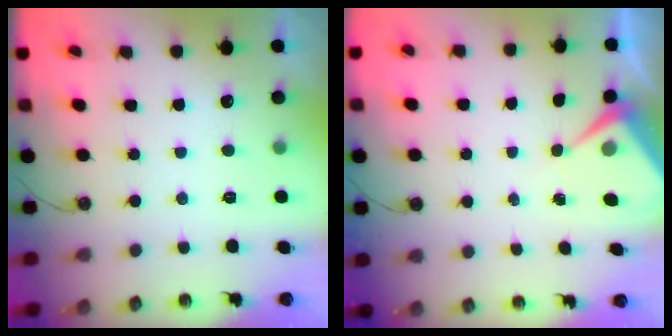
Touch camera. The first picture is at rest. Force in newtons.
{"total": 6.7, "press": 6.6, "slide": 0.7}